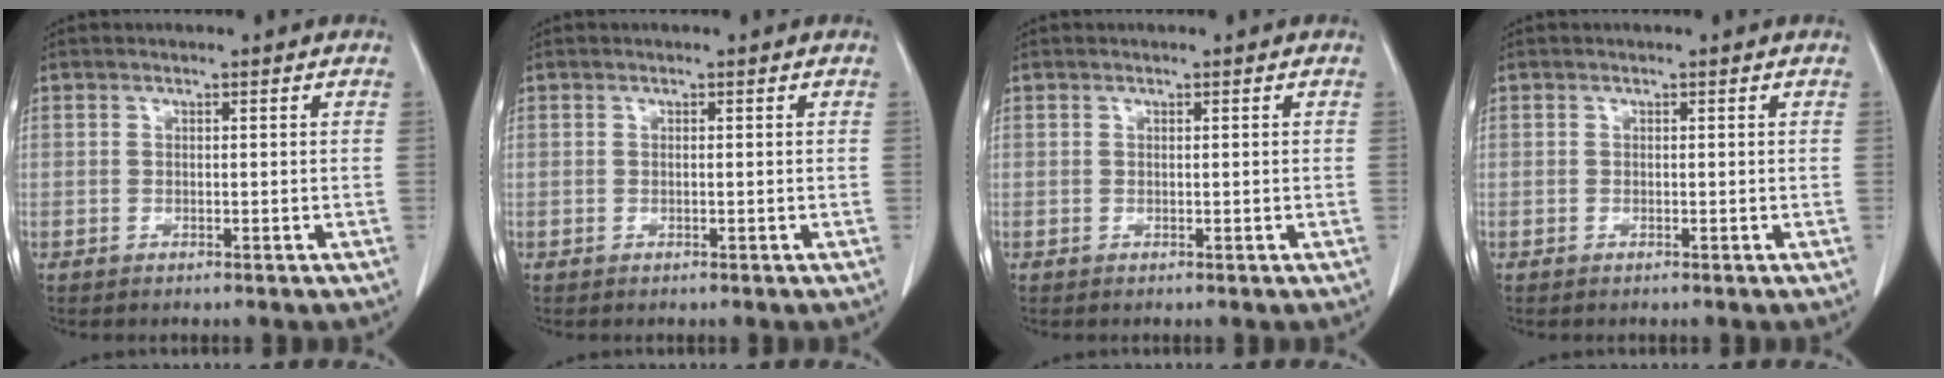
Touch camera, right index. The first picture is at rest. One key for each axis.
{"total": 0.0}
{"total": 0.0}
{"total": 0.0}